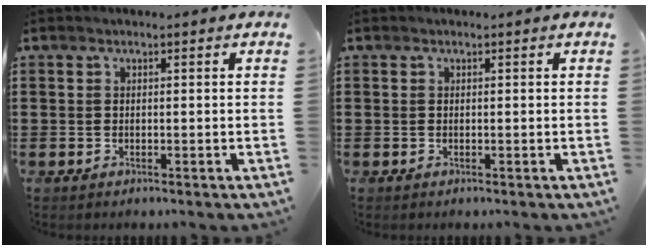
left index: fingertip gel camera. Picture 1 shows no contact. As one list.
[{"total": 0.0}]